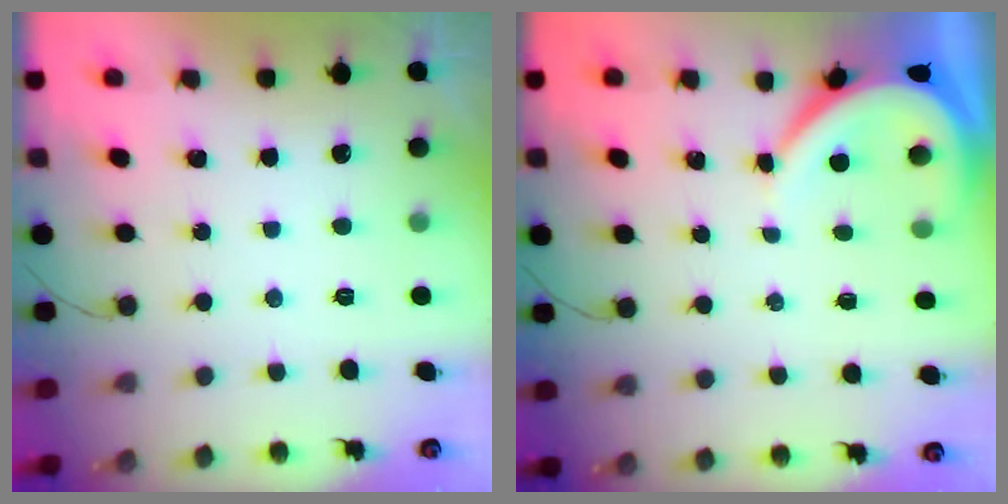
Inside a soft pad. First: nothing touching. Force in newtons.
{"total": 5.4, "press": 5.4, "slide": 0.7}